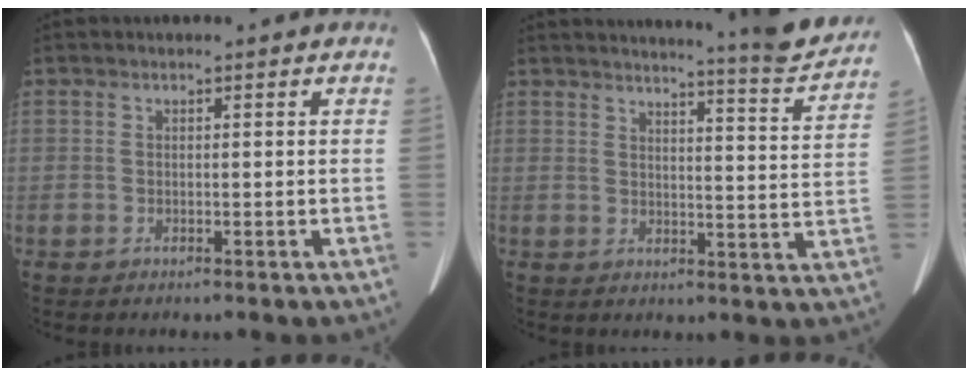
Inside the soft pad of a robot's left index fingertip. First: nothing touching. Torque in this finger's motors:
{"motor_torque": [-0.43, -0.89, -0.16, 0.01]}